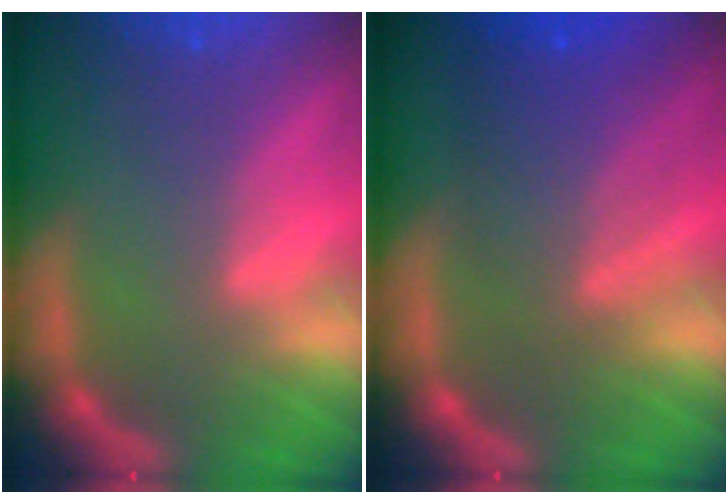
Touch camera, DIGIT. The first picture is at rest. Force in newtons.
{"total": 6.5}